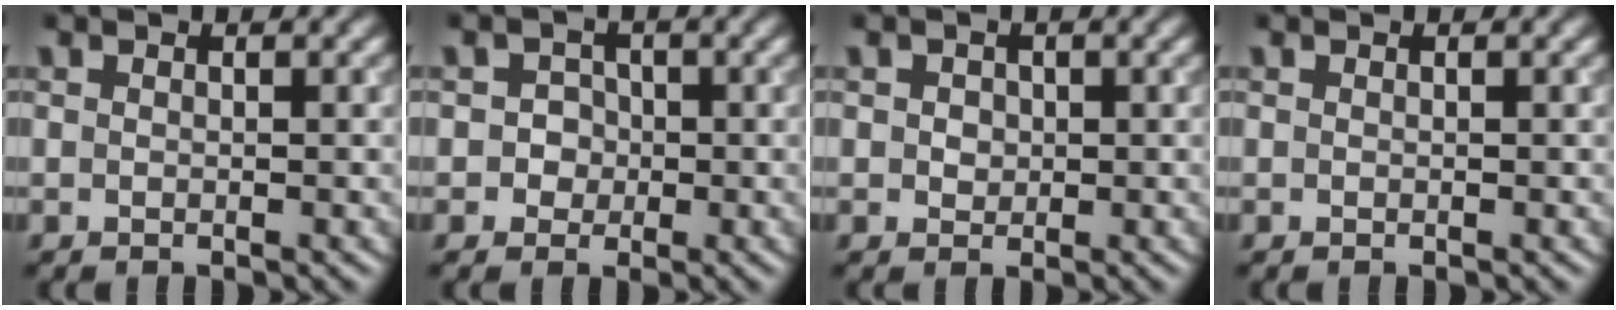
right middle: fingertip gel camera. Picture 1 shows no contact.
{"total": 2.0, "force": [0.0, 1.9, 0.5], "torque": [0.018, 0.007, -0.011]}
{"total": 1.3, "force": [0.2, 1.1, 0.5], "torque": [-0.007, 0.000, 0.003]}
{"total": 0.0}